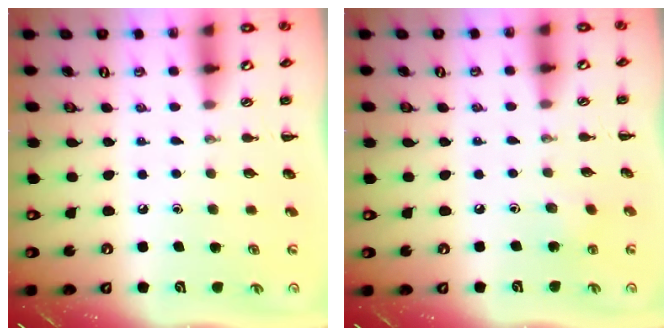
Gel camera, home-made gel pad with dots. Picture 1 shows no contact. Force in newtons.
{"total": 2.4, "press": 2.4, "slide": 0.4}